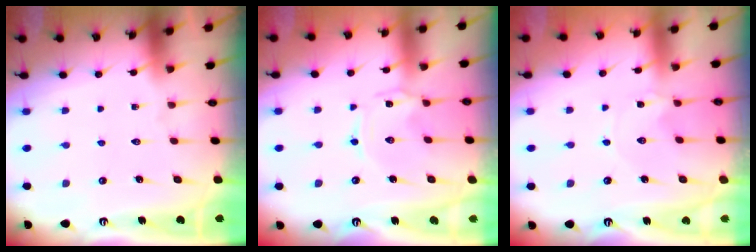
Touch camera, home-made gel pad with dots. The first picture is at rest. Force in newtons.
{"total": 0.7, "press": 0.7, "slide": 0.1}
{"total": 0.0}